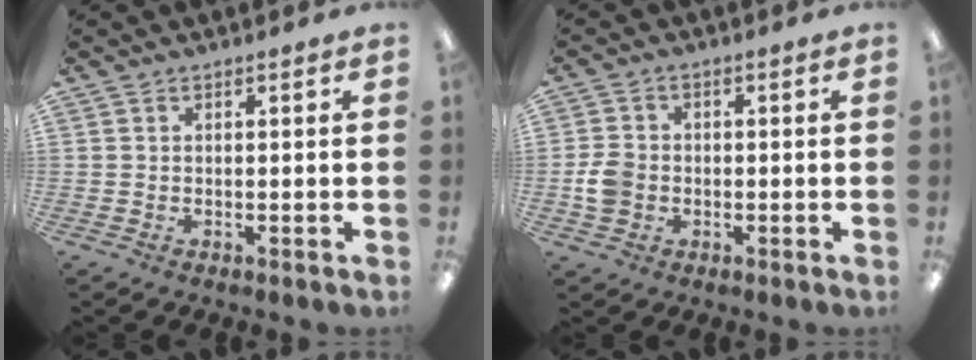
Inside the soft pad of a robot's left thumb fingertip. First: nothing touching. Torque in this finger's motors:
{"motor_torque": [-0.30, 0.40, 0.18, -0.25, 0.02]}